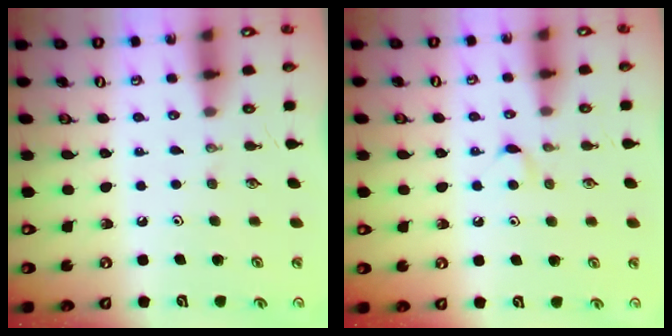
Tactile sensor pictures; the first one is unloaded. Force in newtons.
{"total": 4.2, "press": 4.2, "slide": 0.5}